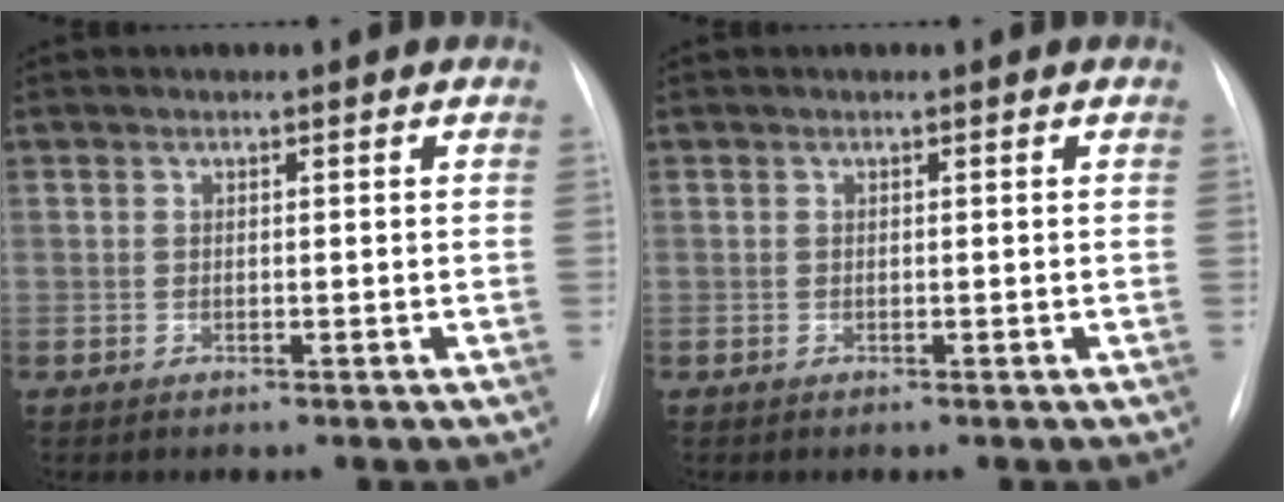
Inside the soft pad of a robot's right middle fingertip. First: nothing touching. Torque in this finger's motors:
{"motor_torque": [-0.05, -0.09, 0.01, 0.00]}